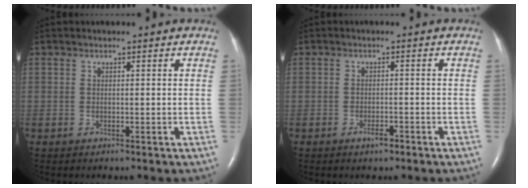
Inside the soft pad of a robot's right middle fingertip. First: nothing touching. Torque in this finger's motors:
{"motor_torque": [0.39, -0.33, 0.01, 0.03]}